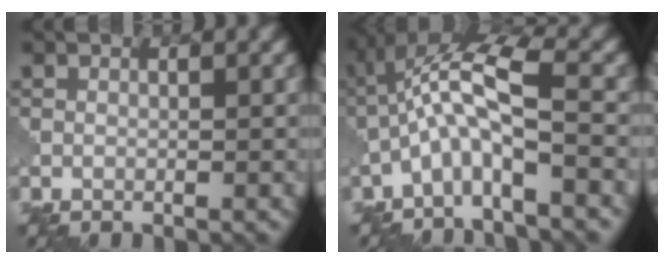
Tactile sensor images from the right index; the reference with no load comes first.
{"total": 5.8, "force": [-1.8, 1.2, 5.4], "torque": [-0.110, 0.023, -0.048]}